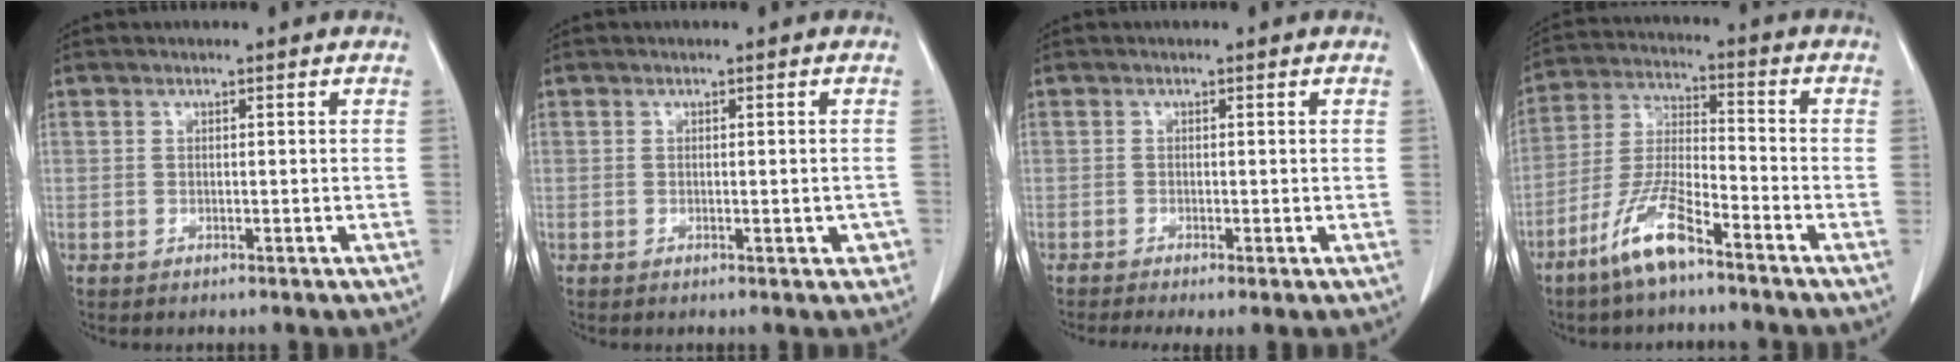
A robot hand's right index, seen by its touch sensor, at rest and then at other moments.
{"total": 2.1, "force": [-0.6, 0.8, 1.8], "torque": [-0.014, 0.002, -0.004]}
{"total": 2.8, "force": [-1.5, 0.5, 2.3], "torque": [-0.037, -0.010, -0.025]}
{"total": 10.0, "force": [-6.7, 1.5, 7.2], "torque": [-0.157, -0.015, -0.137]}